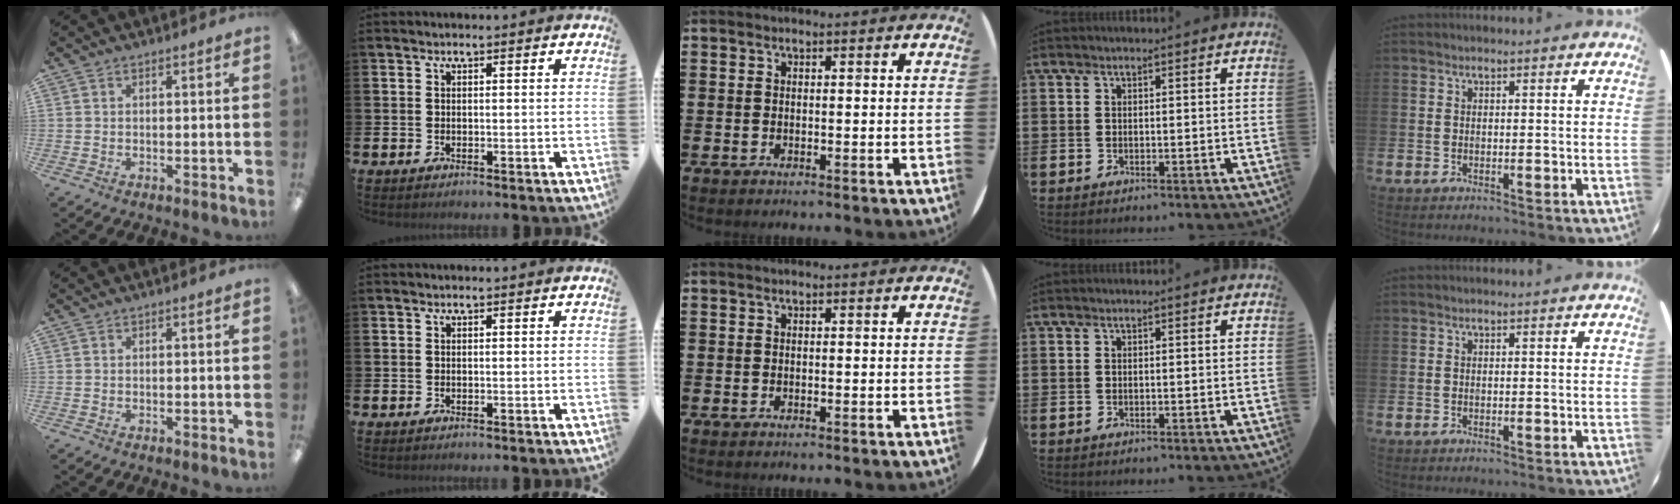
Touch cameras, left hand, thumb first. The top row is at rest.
{}